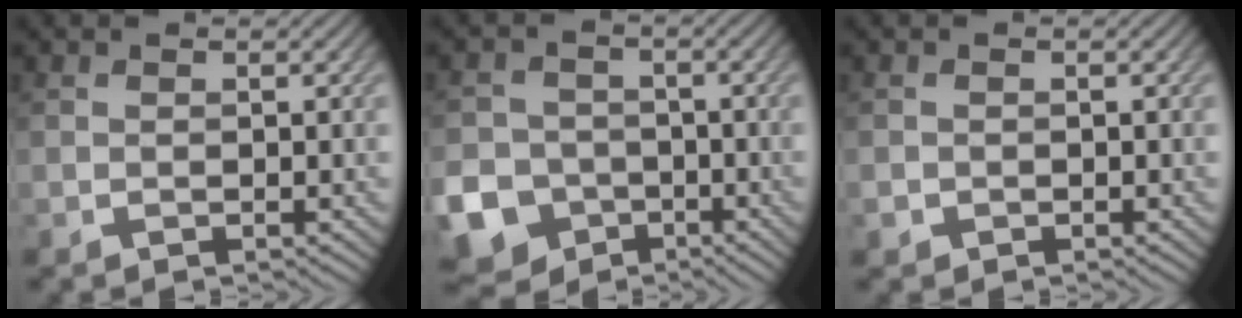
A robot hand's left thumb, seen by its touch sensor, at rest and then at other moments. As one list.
[{"total": 12.9, "force": [-6.2, 10.8, 3.6], "torque": [-0.119, -0.059, -0.117]}, {"total": 1.0, "force": [-0.5, 0.9, 0.1], "torque": [-0.001, -0.006, -0.012]}]